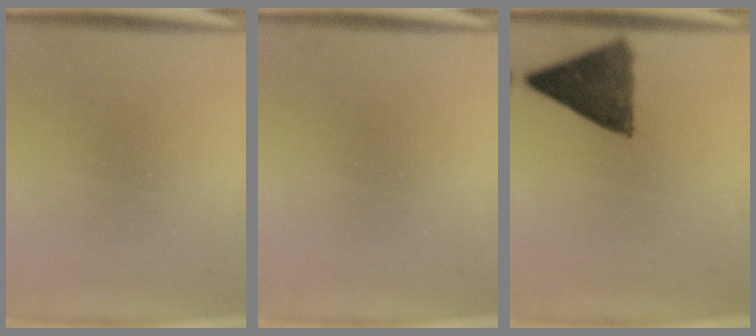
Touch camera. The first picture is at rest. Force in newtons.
{"total": 0.0}
{"total": 9.6}